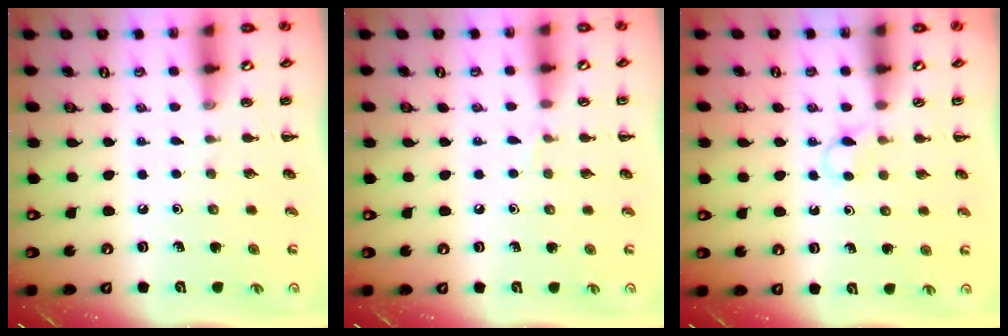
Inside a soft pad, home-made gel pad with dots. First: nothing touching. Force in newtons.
{"total": 3.4, "press": 3.2, "slide": 1.1}
{"total": 2.8, "press": 2.7, "slide": 0.8}